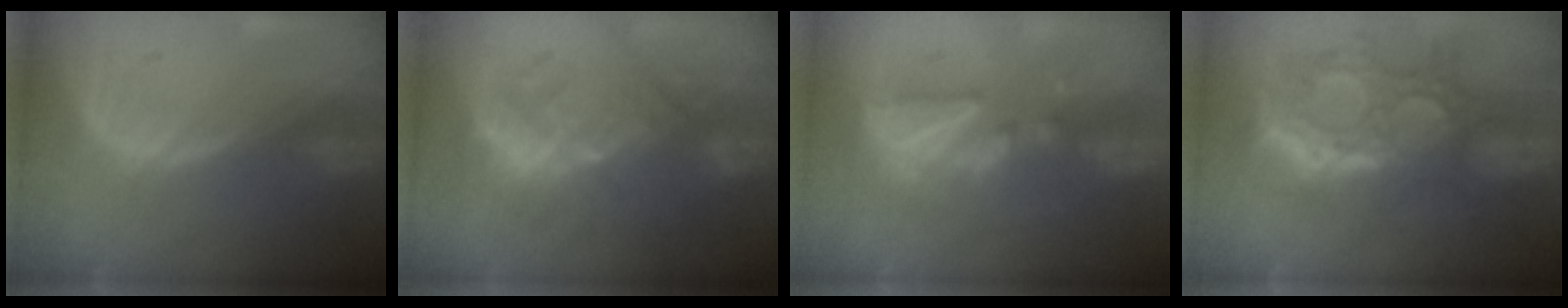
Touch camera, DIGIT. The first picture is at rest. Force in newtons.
{"total": 9.4, "press": 9.1, "slide": 2.6}
{"total": 8.6, "press": 7.7, "slide": 4.0}
{"total": 12.0, "press": 10.8, "slide": 5.4}